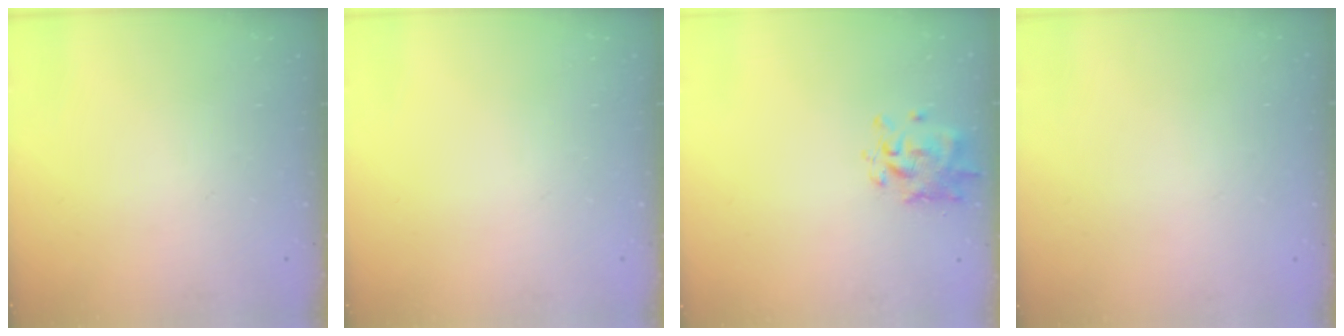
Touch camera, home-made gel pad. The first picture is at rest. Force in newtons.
{"total": 0.0}
{"total": 1.3, "press": 1.2, "slide": 0.4}
{"total": 1.8, "press": 1.8, "slide": 0.2}